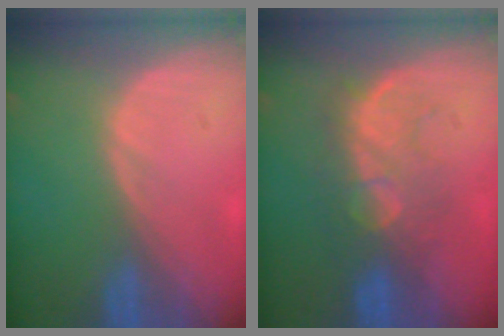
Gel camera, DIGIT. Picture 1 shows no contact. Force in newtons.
{"total": 8.1, "press": 7.9, "slide": 1.7}